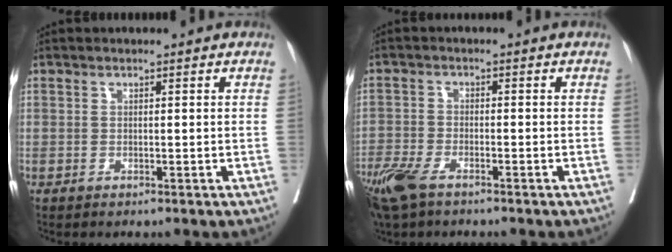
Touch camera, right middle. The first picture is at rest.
{"total": 8.0, "force": [-5.8, 2.8, 4.9], "torque": [-0.100, -0.016, -0.108]}